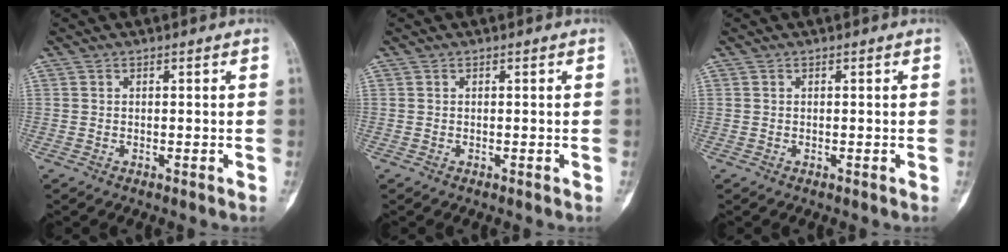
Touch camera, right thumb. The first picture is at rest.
{"total": 0.0}
{"total": 0.0}